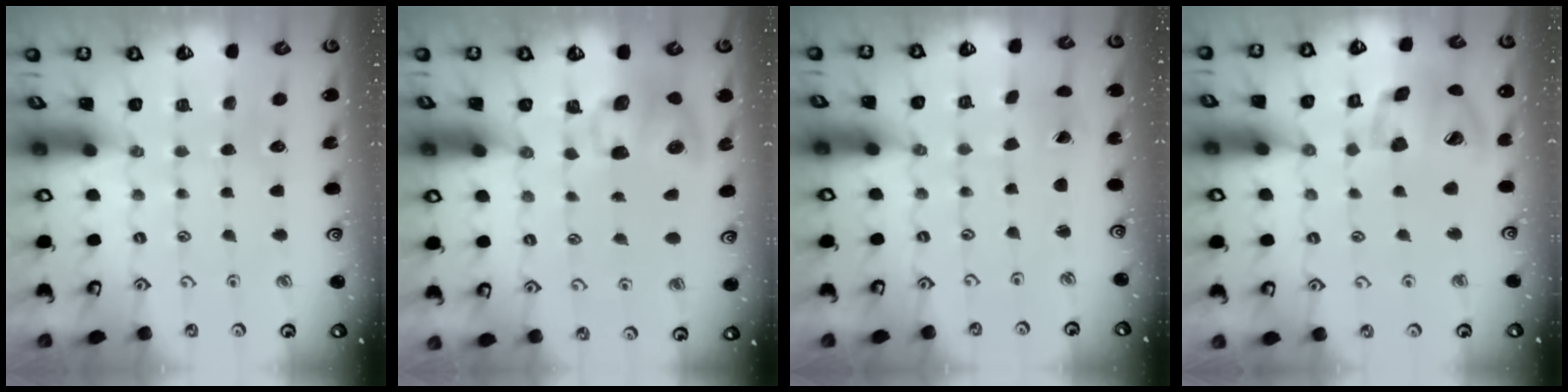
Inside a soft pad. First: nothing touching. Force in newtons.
{"total": 9.2, "press": 9.1, "slide": 1.4}
{"total": 0.7, "press": 0.7, "slide": 0.1}
{"total": 21.5, "press": 21.2, "slide": 3.3}